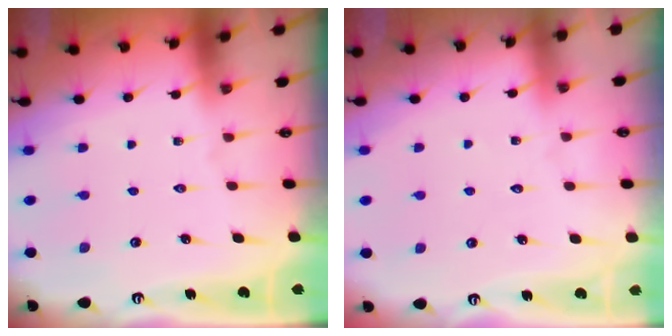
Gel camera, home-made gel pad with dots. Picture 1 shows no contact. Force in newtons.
{"total": 2.8, "press": 2.8, "slide": 0.4}